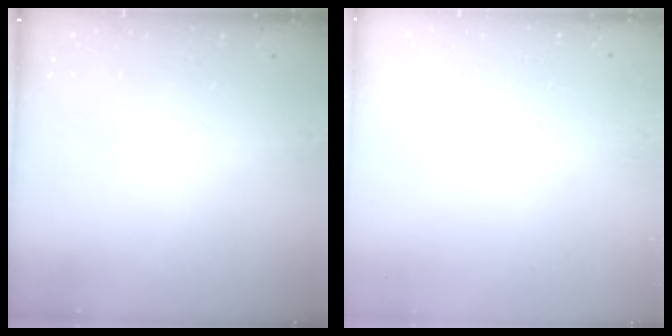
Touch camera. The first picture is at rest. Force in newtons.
{"total": 0.0}